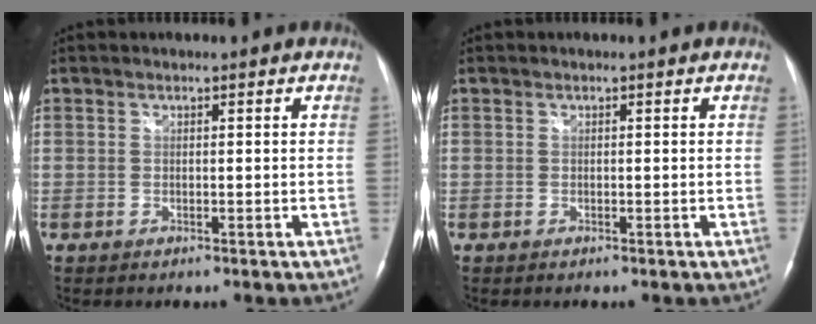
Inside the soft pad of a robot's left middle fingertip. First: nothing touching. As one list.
[{"total": 0.0}]